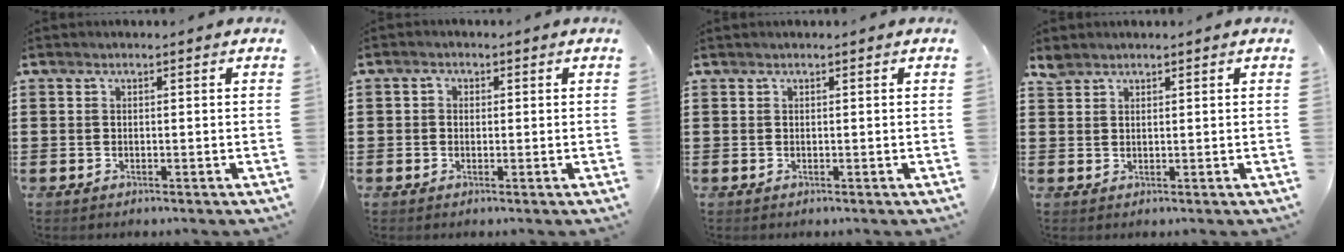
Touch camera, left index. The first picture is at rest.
{"total": 1.4, "force": [-0.1, 1.4, 0.3], "torque": [-0.011, 0.008, -0.004]}
{"total": 0.0}
{"total": 1.8, "force": [1.7, 0.6, 0.4], "torque": [-0.013, 0.001, 0.033]}